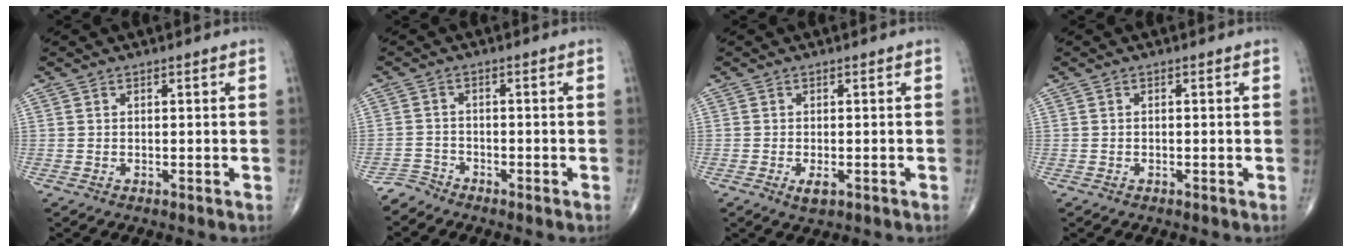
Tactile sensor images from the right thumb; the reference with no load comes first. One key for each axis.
{"total": 2.6, "fx": -2.5, "fy": 0.6, "fz": -0.6, "tx": 0.016, "ty": -0.004, "tz": -0.055}
{"total": 2.3, "fx": -1.0, "fy": 1.0, "fz": 1.8, "tx": -0.031, "ty": -0.002, "tz": -0.016}
{"total": 0.0}